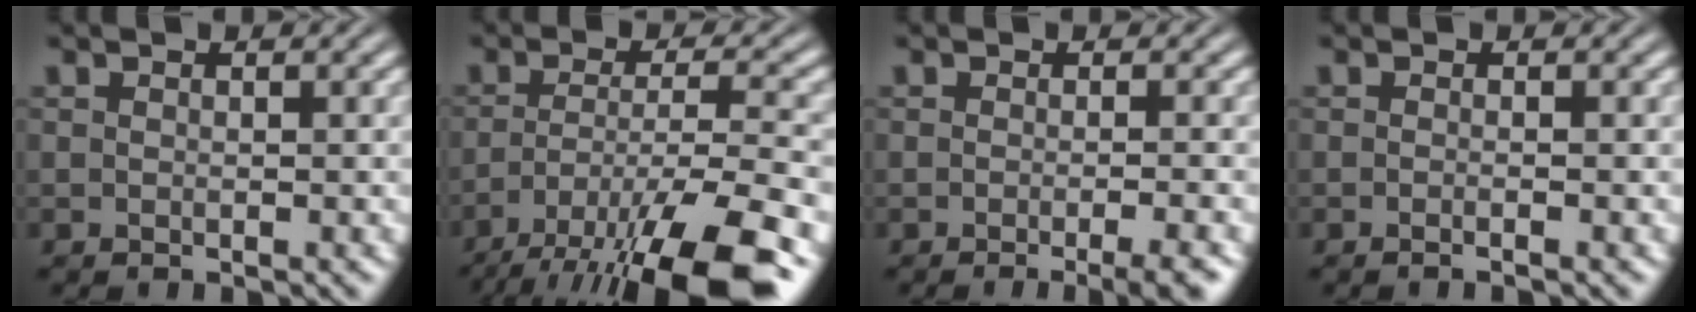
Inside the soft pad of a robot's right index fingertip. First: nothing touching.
{"total": 8.6, "force": [-4.7, 1.9, 7.0], "torque": [-0.100, -0.030, -0.056]}
{"total": 2.9, "force": [-2.1, 0.2, 2.0], "torque": [-0.019, 0.002, -0.035]}
{"total": 1.1, "force": [-1.0, -0.1, 0.5], "torque": [-0.003, 0.007, -0.019]}